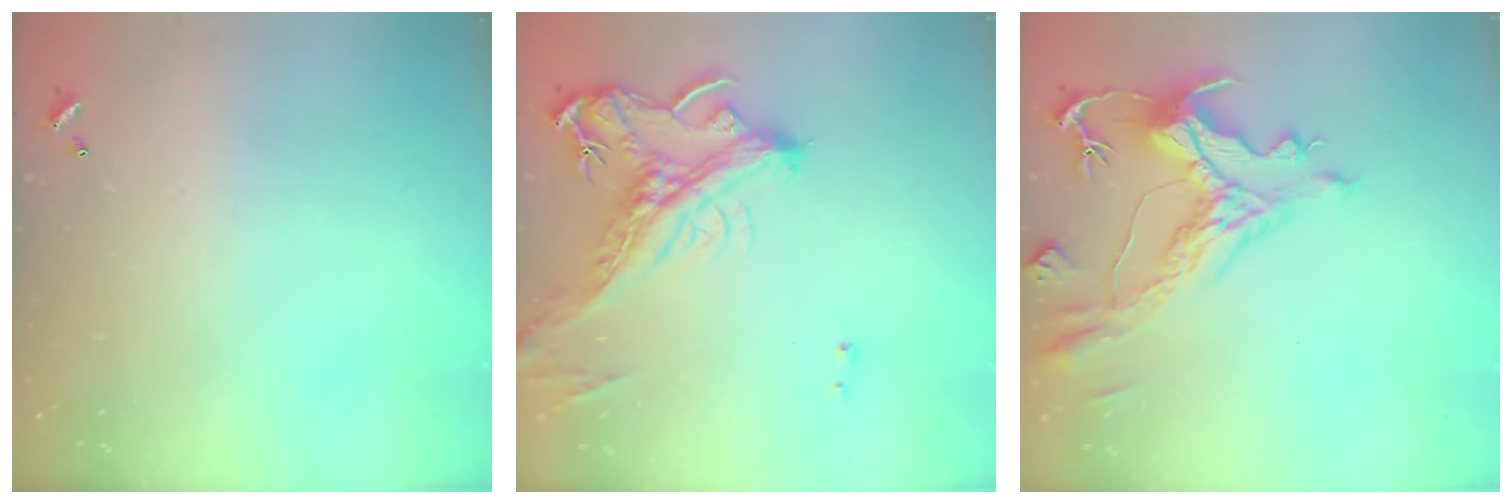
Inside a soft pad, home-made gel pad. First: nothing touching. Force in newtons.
{"total": 4.7, "press": 4.5, "slide": 1.3}
{"total": 4.6, "press": 4.2, "slide": 1.8}